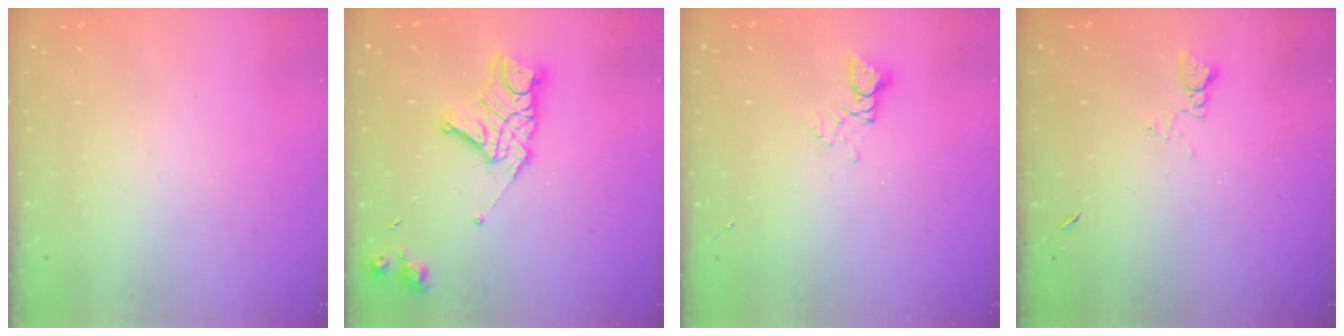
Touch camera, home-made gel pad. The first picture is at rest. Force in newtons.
{"total": 13.2, "press": 13.1, "slide": 1.2}
{"total": 2.8, "press": 2.8, "slide": 0.3}
{"total": 1.8, "press": 1.7, "slide": 0.3}